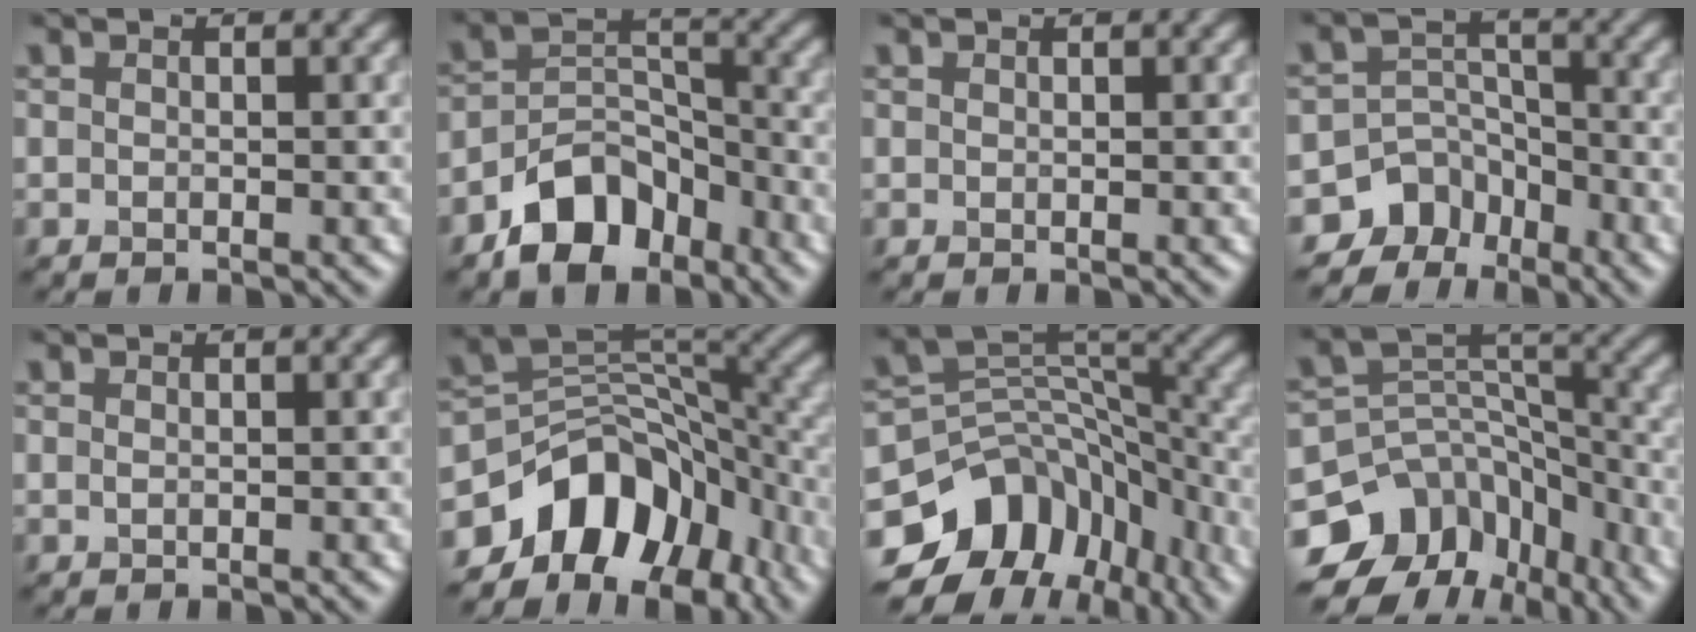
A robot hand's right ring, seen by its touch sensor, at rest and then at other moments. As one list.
[{"total": 7.2, "force": [-4.8, 4.1, 3.4], "torque": [-0.049, 0.002, -0.094]}, {"total": 0.0}, {"total": 6.5, "force": [-4.9, 4.1, 1.0], "torque": [0.008, 0.001, -0.078]}, {"total": 0.0}, {"total": 10.4, "force": [-6.1, 6.7, 5.1], "torque": [-0.068, 0.009, -0.117]}, {"total": 12.3, "force": [-6.6, 8.5, 6.0], "torque": [-0.115, 0.007, -0.104]}, {"total": 12.9, "force": [-8.2, 9.1, 4.3], "torque": [-0.080, 0.014, -0.105]}]